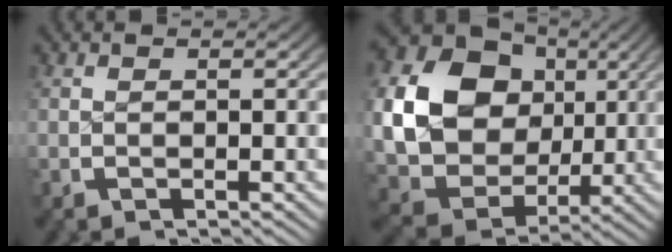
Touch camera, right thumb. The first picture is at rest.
{"total": 17.5, "force": [1.9, 14.3, 9.8], "torque": [-0.229, -0.045, 0.044]}